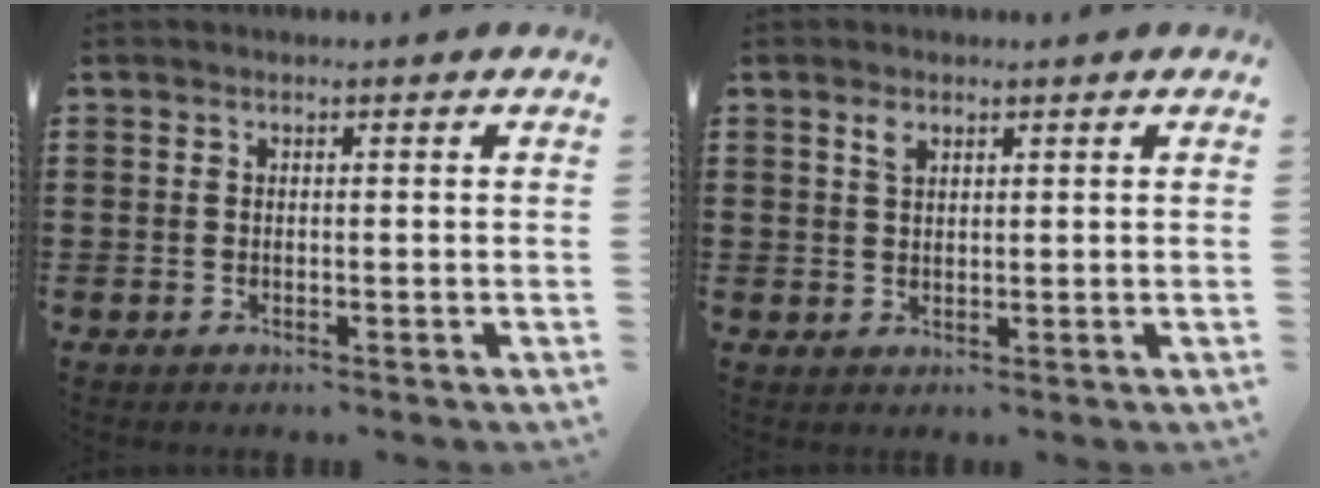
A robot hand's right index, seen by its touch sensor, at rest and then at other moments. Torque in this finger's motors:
{"motor_torque": [0.02, -0.02, 0.00, 0.05]}